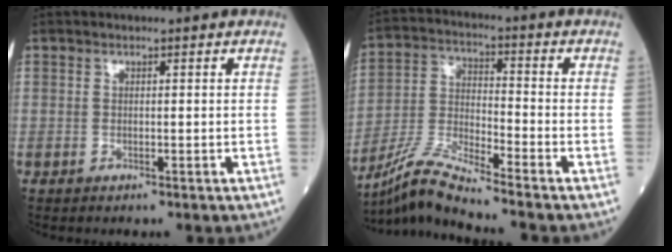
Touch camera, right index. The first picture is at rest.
{"total": 9.2, "force": [-8.4, -1.7, 3.4], "torque": [-0.083, -0.018, -0.164]}